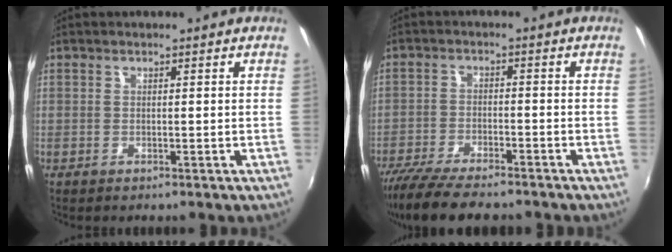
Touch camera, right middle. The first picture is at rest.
{"total": 12.6, "force": [-10.6, 2.6, 6.2], "torque": [-0.141, -0.036, -0.181]}